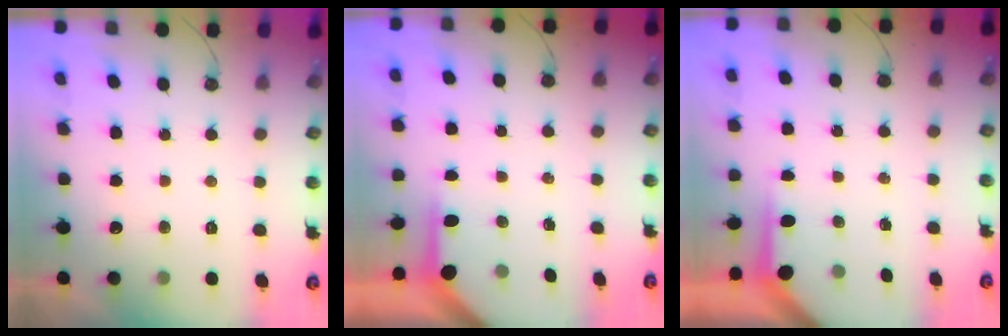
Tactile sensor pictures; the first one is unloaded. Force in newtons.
{"total": 4.0, "press": 4.0, "slide": 0.3}
{"total": 3.9, "press": 3.9, "slide": 0.3}